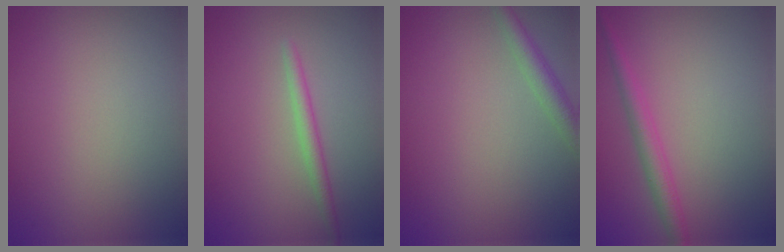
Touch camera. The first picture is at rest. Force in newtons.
{"total": 1.6, "press": 1.6, "slide": 0.0}
{"total": 2.4, "press": 2.4, "slide": 0.1}
{"total": 2.3, "press": 2.3, "slide": 0.1}